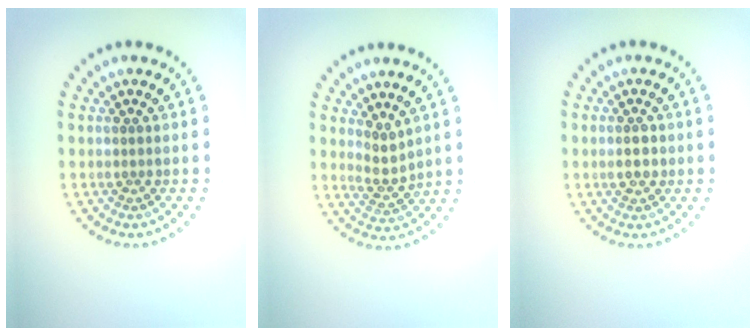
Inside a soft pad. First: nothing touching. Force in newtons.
{"total": 2.0, "press": 1.5, "slide": 1.4}
{"total": 1.6, "press": 1.6, "slide": 0.0}